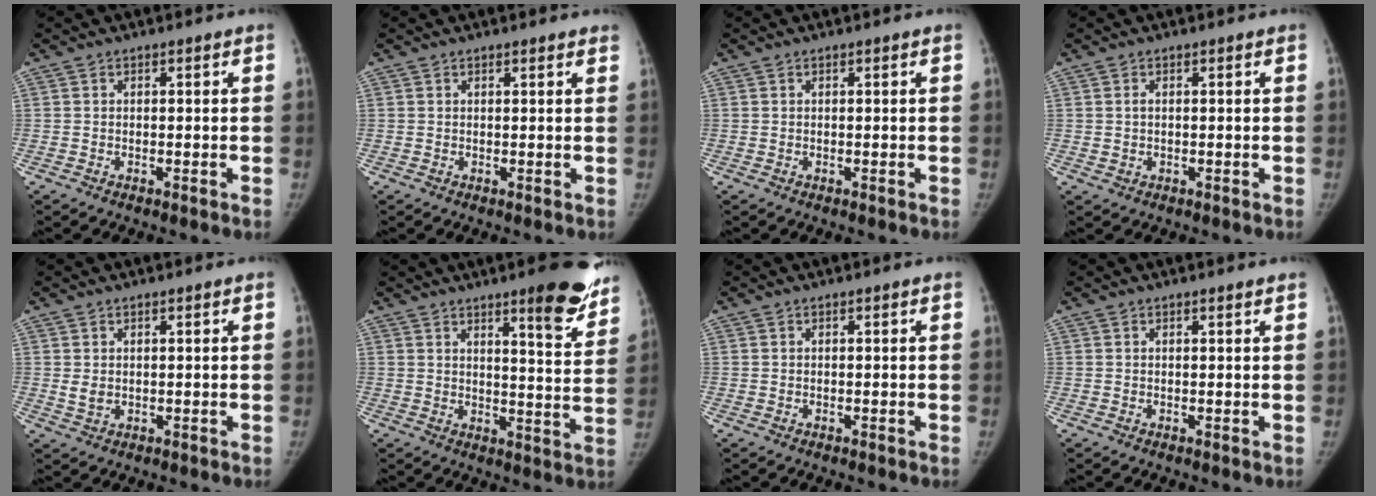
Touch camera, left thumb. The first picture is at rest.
{"total": 1.9, "force": [1.7, 0.4, 0.9], "torque": [-0.004, 0.000, 0.019]}
{"total": 0.0}
{"total": 1.2, "force": [0.2, 0.7, 0.9], "torque": [-0.023, -0.002, 0.008]}
{"total": 2.1, "force": [0.7, 1.3, 1.5], "torque": [-0.023, -0.008, 0.019]}
{"total": 12.8, "force": [8.8, 2.5, 8.9], "torque": [-0.082, -0.059, 0.114]}
{"total": 0.0}
{"total": 1.0, "force": [0.9, 0.0, 0.5], "torque": [-0.007, -0.003, 0.015]}